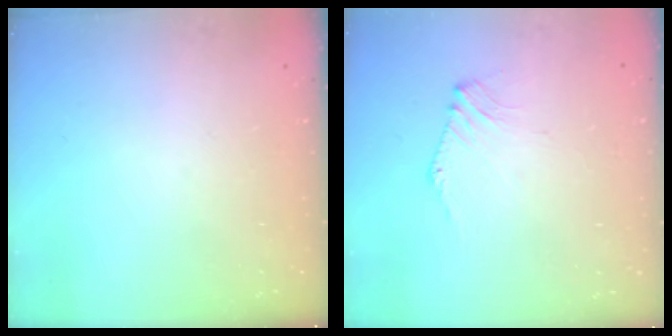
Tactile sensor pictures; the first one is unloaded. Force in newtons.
{"total": 2.1, "press": 2.0, "slide": 0.5}